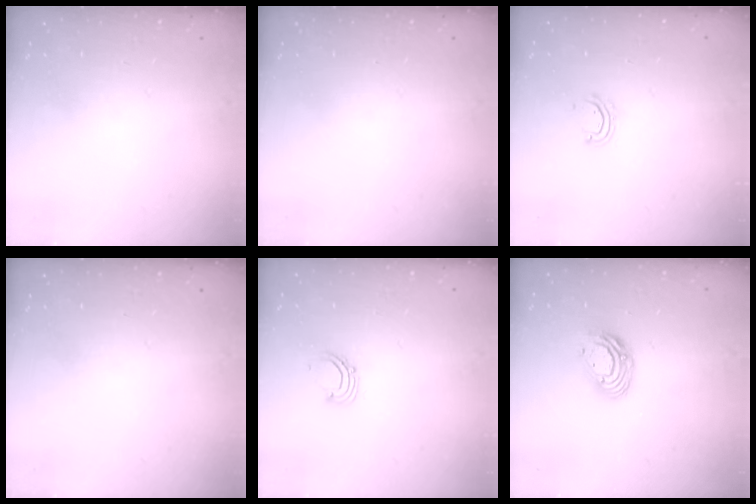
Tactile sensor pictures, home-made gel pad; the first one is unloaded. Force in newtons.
{"total": 0.0}
{"total": 2.7, "press": 2.7, "slide": 0.2}
{"total": 0.0}
{"total": 2.9, "press": 2.9, "slide": 0.2}
{"total": 10.3, "press": 10.3, "slide": 1.1}